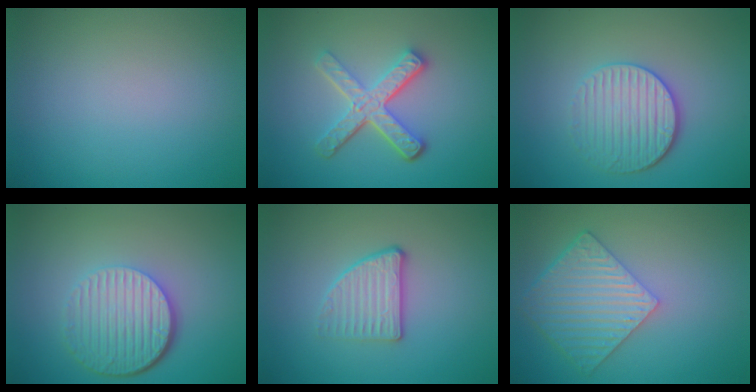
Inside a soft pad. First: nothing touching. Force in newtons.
{"total": 4.9, "press": 3.5, "slide": 3.4}
{"total": 3.8, "press": 3.4, "slide": 1.7}
{"total": 6.0, "press": 4.2, "slide": 4.2}
{"total": 2.9, "press": 2.5, "slide": 1.4}
{"total": 6.1, "press": 4.5, "slide": 4.1}